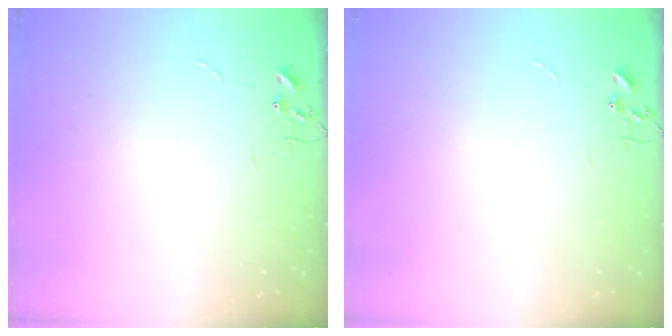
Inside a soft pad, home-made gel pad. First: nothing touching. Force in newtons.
{"total": 0.0}